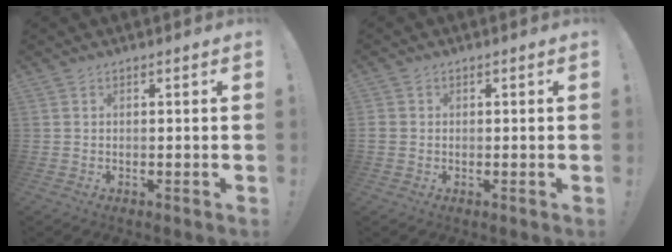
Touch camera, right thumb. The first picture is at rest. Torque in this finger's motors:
{"motor_torque": [0.04, -0.23, 0.18, -0.07, 0.03]}